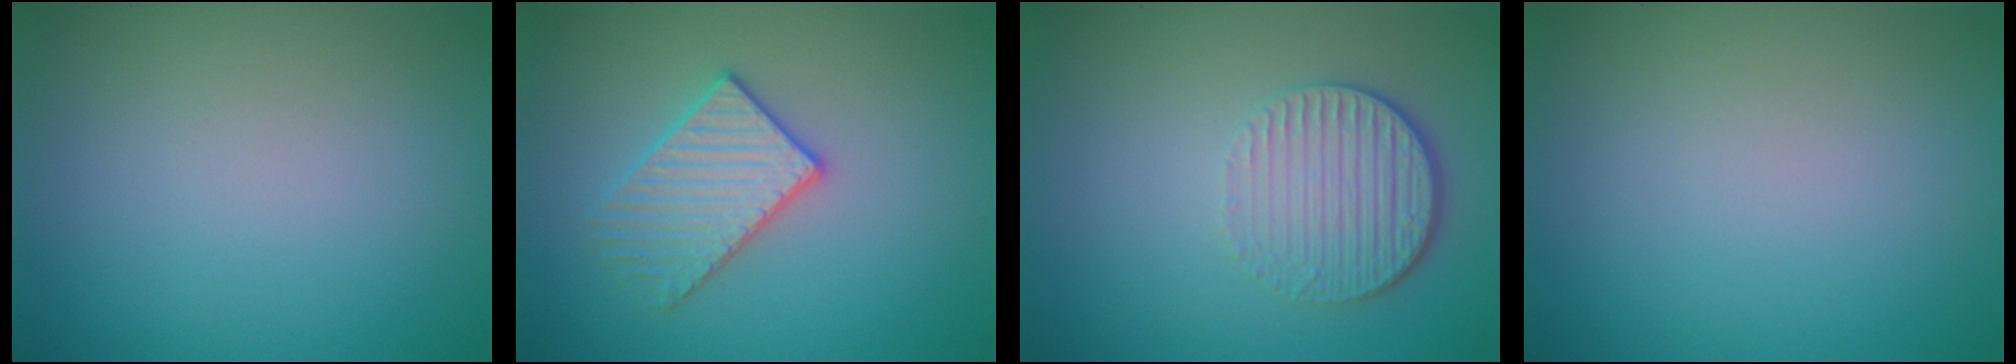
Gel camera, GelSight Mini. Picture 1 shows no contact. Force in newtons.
{"total": 3.2, "press": 3.1, "slide": 0.6}
{"total": 4.4, "press": 3.0, "slide": 3.2}
{"total": 0.0}